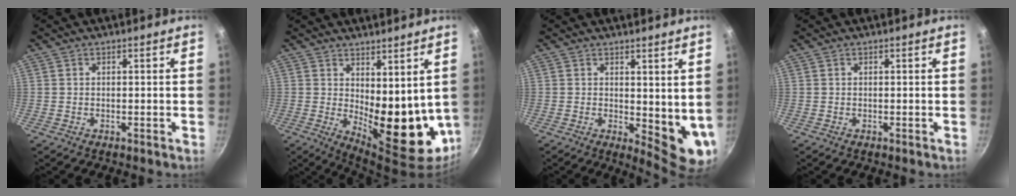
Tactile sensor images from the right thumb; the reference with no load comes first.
{"total": 12.4, "force": [3.3, 5.5, 10.6], "torque": [-0.118, -0.055, 0.065]}
{"total": 6.9, "force": [2.0, 2.6, 6.1], "torque": [-0.062, -0.028, 0.035]}
{"total": 0.0}